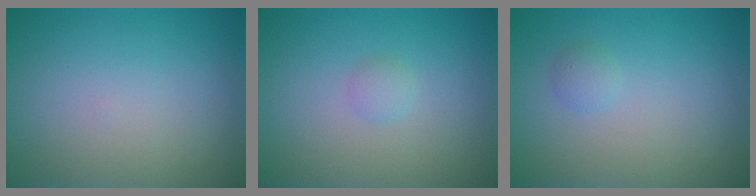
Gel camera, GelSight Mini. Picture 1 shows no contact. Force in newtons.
{"total": 0.8, "press": 0.8, "slide": 0.1}
{"total": 0.9, "press": 0.9, "slide": 0.1}